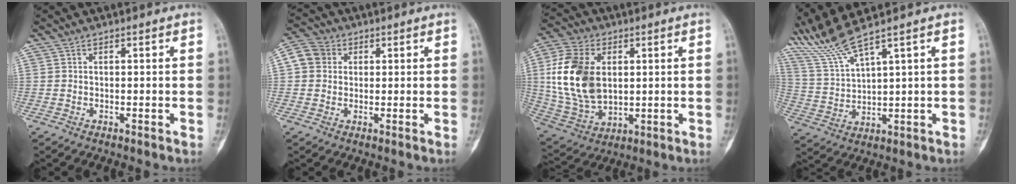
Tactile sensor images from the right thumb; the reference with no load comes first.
{"total": 6.8, "force": [1.4, 6.1, 2.6], "torque": [-0.039, 0.011, 0.019]}
{"total": 18.1, "force": [2.4, 12.1, 13.2], "torque": [-0.250, -0.007, 0.056]}
{"total": 8.4, "force": [7.2, -0.8, 4.1], "torque": [-0.102, -0.029, 0.164]}